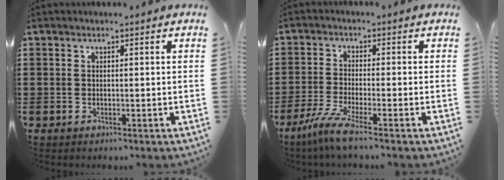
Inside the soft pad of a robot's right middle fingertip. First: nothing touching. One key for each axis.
{"total": 5.2, "fx": -3.4, "fy": 0.0, "fz": 3.9, "tx": -0.100, "ty": -0.023, "tz": -0.070}